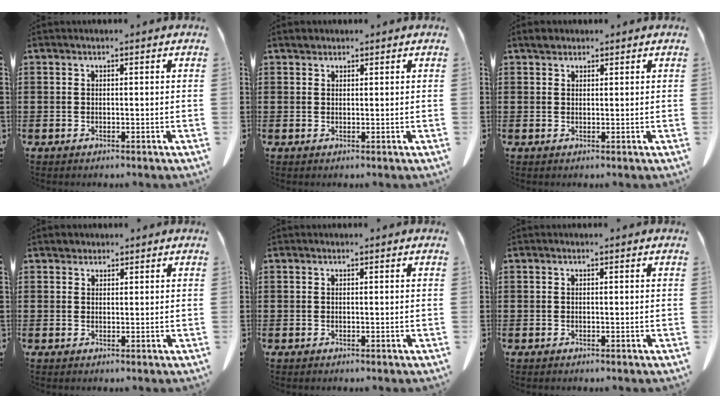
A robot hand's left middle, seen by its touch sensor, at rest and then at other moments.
{"total": 1.0, "force": [0.9, 0.5, 0.0], "torque": [-0.004, 0.004, 0.018]}
{"total": 1.4, "force": [1.1, 0.8, 0.2], "torque": [-0.010, 0.005, 0.023]}
{"total": 1.4, "force": [1.2, 0.6, 0.0], "torque": [0.003, -0.001, 0.023]}
{"total": 0.0}
{"total": 0.0}